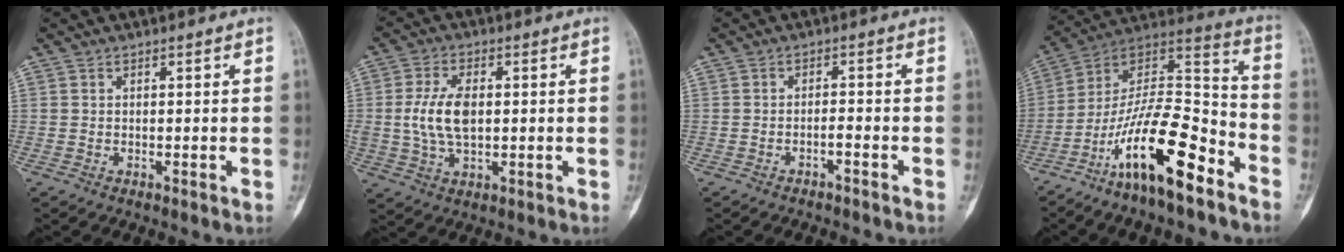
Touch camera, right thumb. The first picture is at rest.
{"total": 8.7, "force": [0.4, 4.9, 7.3], "torque": [-0.148, 0.002, 0.011]}
{"total": 1.8, "force": [-1.4, 0.2, 1.2], "torque": [-0.024, 0.022, -0.021]}
{"total": 20.3, "force": [-11.8, 6.1, 15.4], "torque": [-0.273, 0.092, -0.206]}